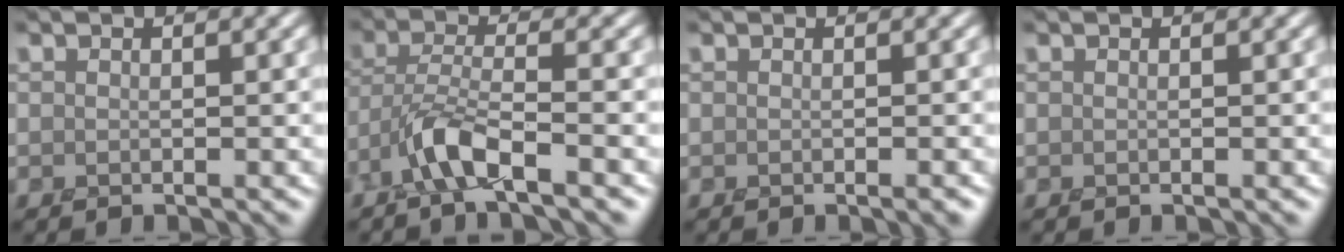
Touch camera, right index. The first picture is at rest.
{"total": 3.7, "force": [-2.5, 0.2, 2.7], "torque": [-0.056, 0.012, -0.057]}
{"total": 0.9, "force": [-0.6, 0.4, 0.6], "torque": [-0.008, -0.004, -0.009]}
{"total": 0.0}